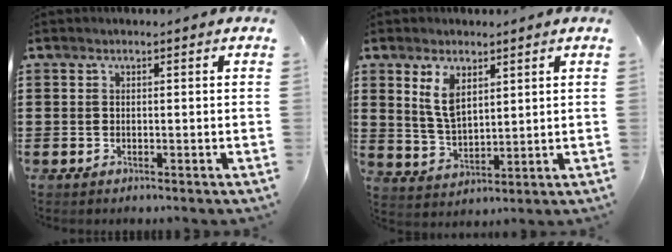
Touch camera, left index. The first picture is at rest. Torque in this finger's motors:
{"motor_torque": [0.95, 0.44, 0.63, 0.08]}